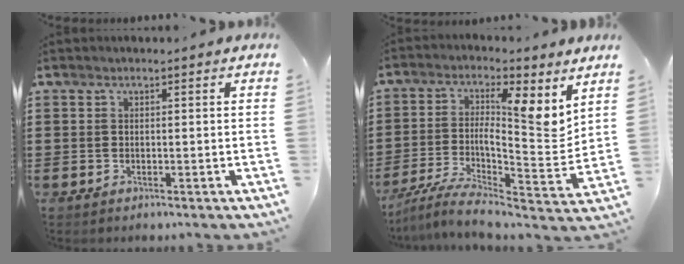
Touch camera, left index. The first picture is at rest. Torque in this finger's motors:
{"motor_torque": [0.82, -0.29, 0.83, 0.21]}